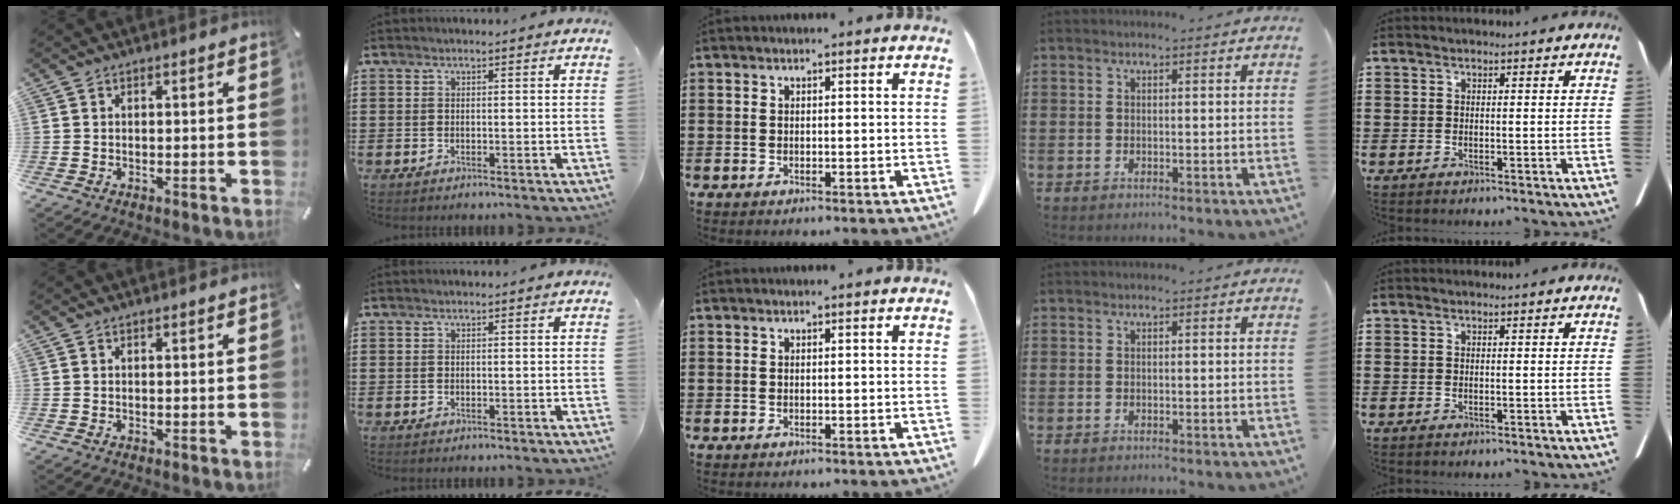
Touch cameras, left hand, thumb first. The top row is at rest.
{}